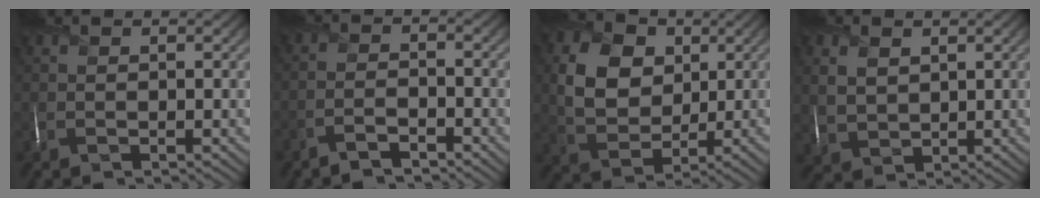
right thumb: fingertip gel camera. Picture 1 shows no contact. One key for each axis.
{"total": 3.1, "fx": -2.6, "fy": 0.8, "fz": 1.4, "tx": -0.029, "ty": 0.000, "tz": -0.059}
{"total": 8.8, "fx": 1.9, "fy": 6.5, "fz": 5.5, "tx": -0.127, "ty": 0.001, "tz": 0.029}
{"total": 4.2, "fx": 1.8, "fy": 2.9, "fz": 2.4, "tx": -0.066, "ty": 0.002, "tz": 0.040}